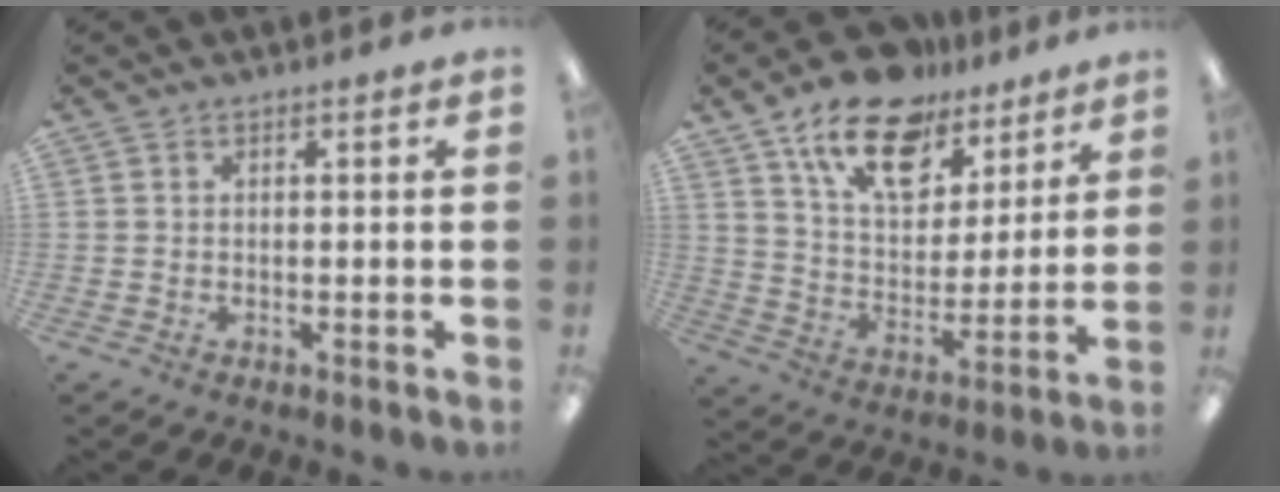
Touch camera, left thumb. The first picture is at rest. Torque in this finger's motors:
{"motor_torque": [0.18, 0.16, 1.41, -1.36, 0.24]}